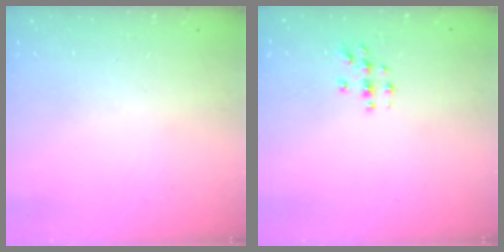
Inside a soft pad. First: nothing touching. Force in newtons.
{"total": 3.0, "press": 3.0, "slide": 0.3}